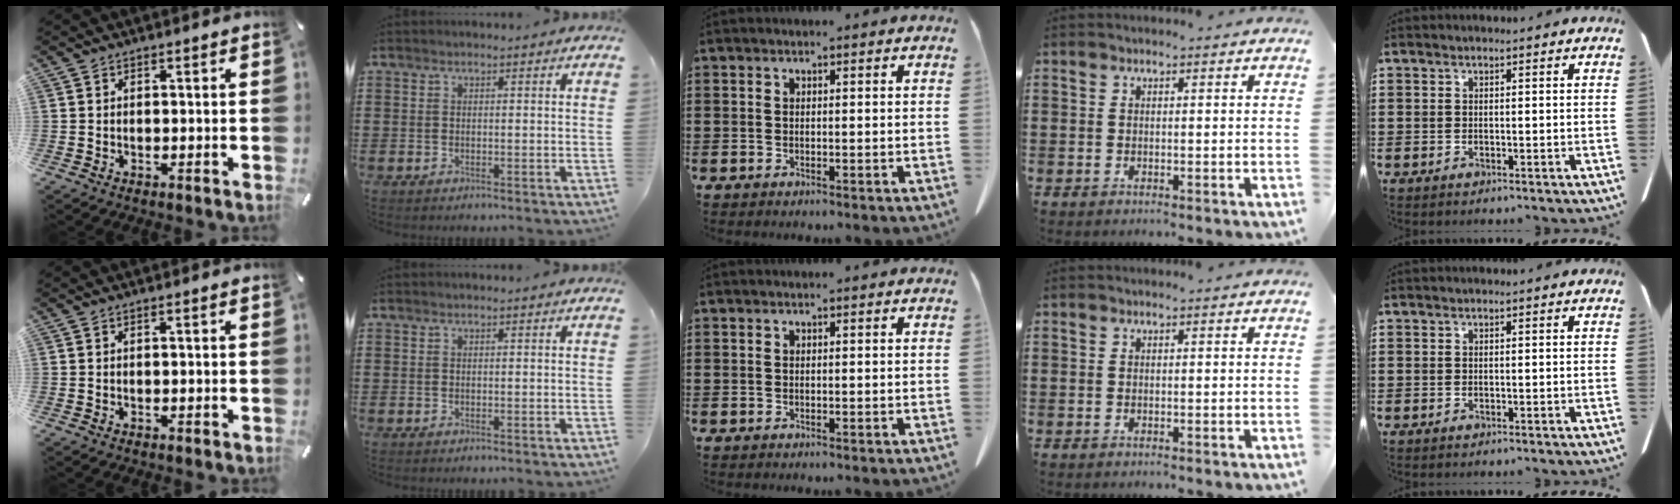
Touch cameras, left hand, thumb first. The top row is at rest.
{}